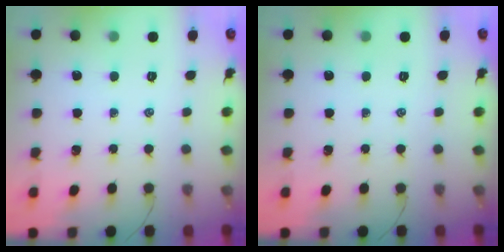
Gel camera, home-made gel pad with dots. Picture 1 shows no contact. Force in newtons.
{"total": 0.0}